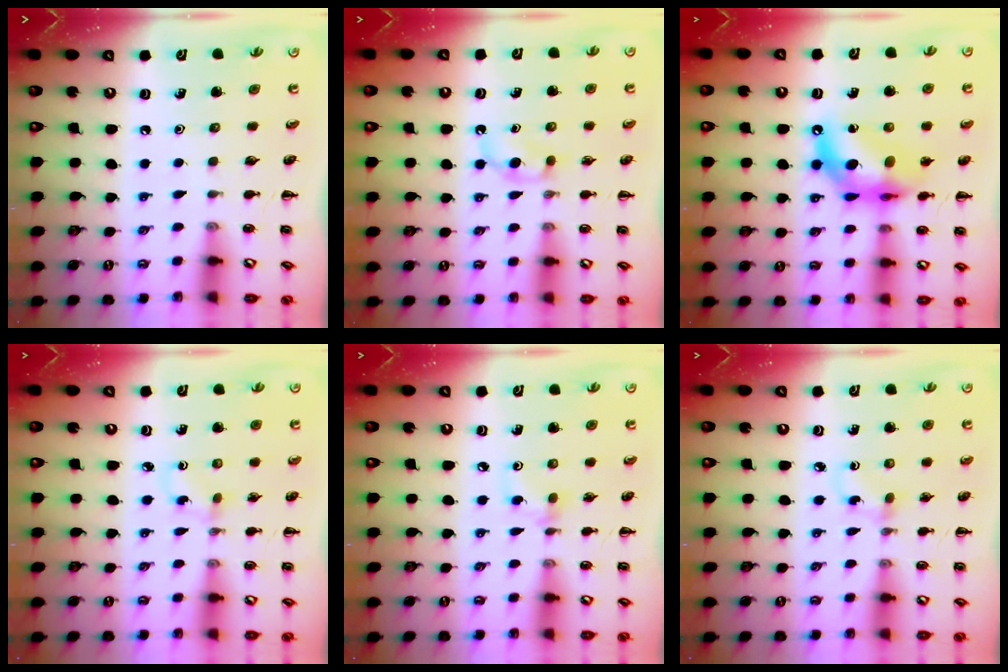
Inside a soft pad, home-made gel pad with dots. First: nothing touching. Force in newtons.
{"total": 3.7, "press": 3.4, "slide": 1.5}
{"total": 13.8, "press": 13.3, "slide": 3.6}
{"total": 1.4, "press": 1.2, "slide": 0.7}
{"total": 2.9, "press": 2.8, "slide": 0.8}
{"total": 1.9, "press": 1.7, "slide": 0.7}